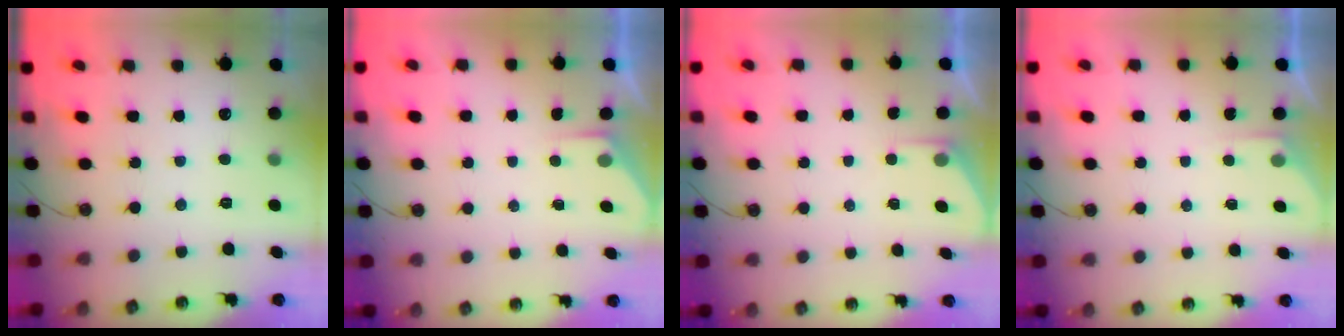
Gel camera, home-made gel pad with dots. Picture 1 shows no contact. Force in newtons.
{"total": 2.4, "press": 2.3, "slide": 0.4}
{"total": 2.3, "press": 2.3, "slide": 0.3}
{"total": 3.0, "press": 2.9, "slide": 0.5}